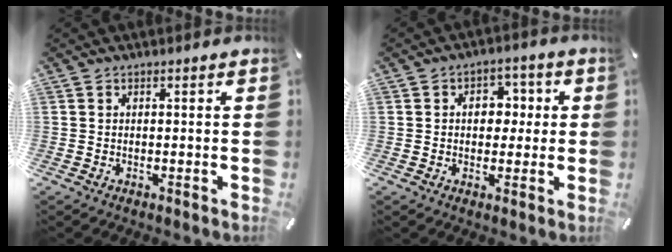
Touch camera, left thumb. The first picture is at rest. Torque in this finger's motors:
{"motor_torque": [0.89, 0.87, 0.28, -0.32, 0.10]}